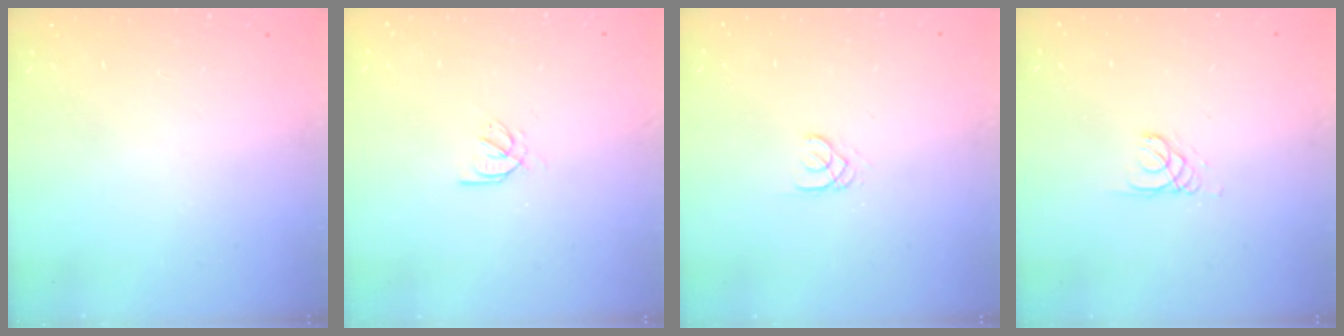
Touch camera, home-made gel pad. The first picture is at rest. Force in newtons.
{"total": 2.1, "press": 2.0, "slide": 0.5}
{"total": 1.7, "press": 1.7, "slide": 0.2}
{"total": 1.1, "press": 1.1, "slide": 0.1}